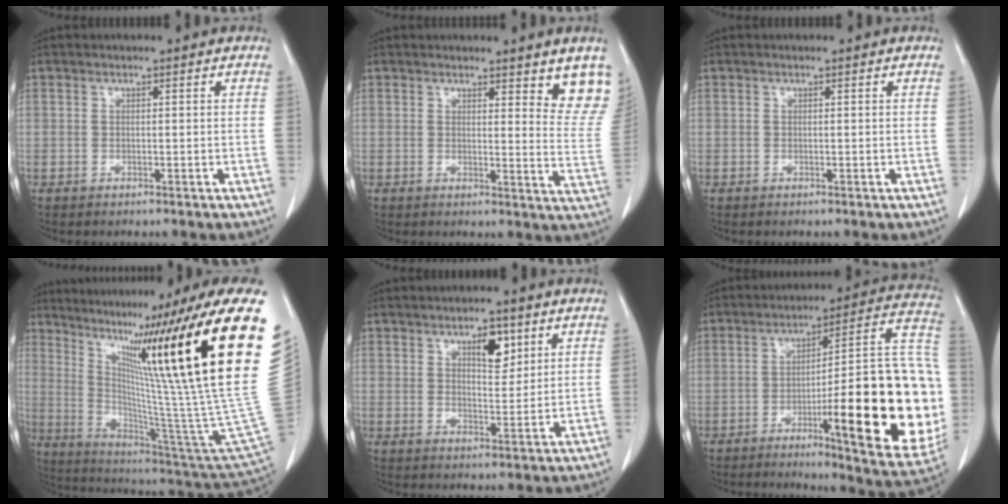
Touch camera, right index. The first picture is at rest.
{"total": 7.7, "force": [6.2, 1.4, 4.4], "torque": [-0.035, -0.034, 0.055]}
{"total": 0.0}
{"total": 36.8, "force": [15.4, 0.8, 33.4], "torque": [-0.394, 0.000, 0.249]}
{"total": 5.2, "force": [2.7, 2.1, 3.9], "torque": [-0.062, -0.002, 0.045]}
{"total": 27.0, "force": [-5.2, 3.7, 26.2], "torque": [-0.276, 0.017, -0.068]}